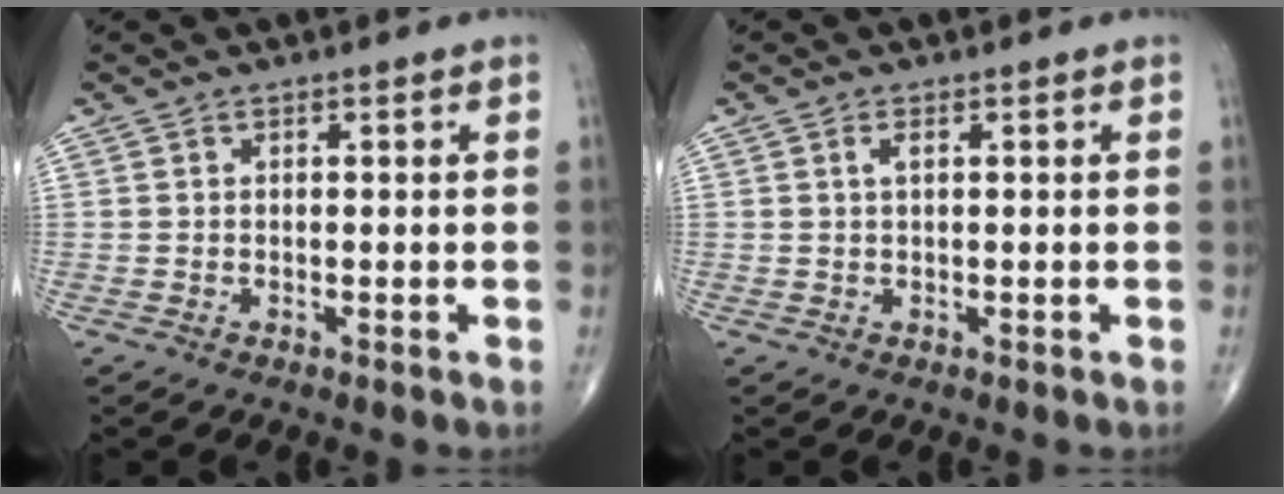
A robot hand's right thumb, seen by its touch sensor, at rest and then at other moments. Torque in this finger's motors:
{"motor_torque": [-0.05, 0.06, 0.13, 0.00, -0.03]}